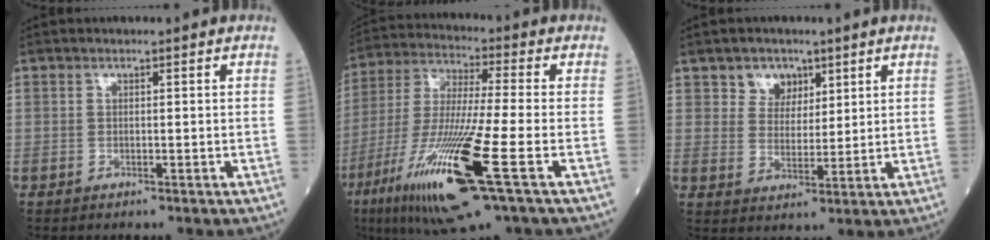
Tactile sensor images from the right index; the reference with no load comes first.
{"total": 19.1, "force": [-8.0, 0.7, 17.3], "torque": [-0.365, -0.043, -0.150]}
{"total": 4.7, "force": [2.8, 3.5, 1.2], "torque": [-0.019, 0.005, 0.052]}